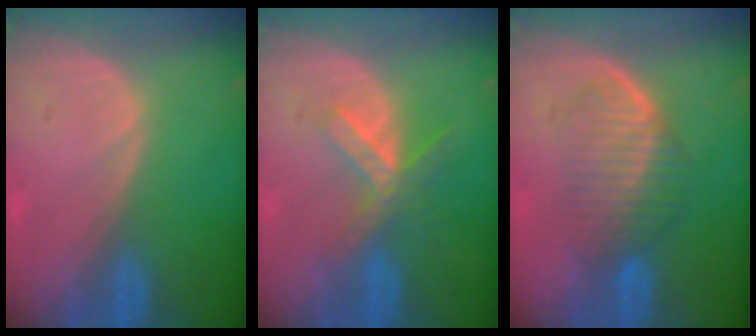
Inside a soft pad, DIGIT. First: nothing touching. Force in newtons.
{"total": 5.2, "press": 5.1, "slide": 1.0}
{"total": 6.0, "press": 5.9, "slide": 1.1}